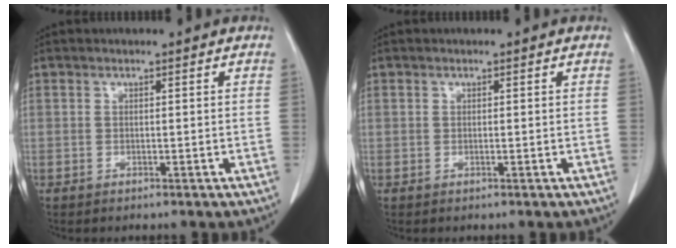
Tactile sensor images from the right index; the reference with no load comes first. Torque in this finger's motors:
{"motor_torque": [-0.06, 0.09, 0.03, -0.01]}